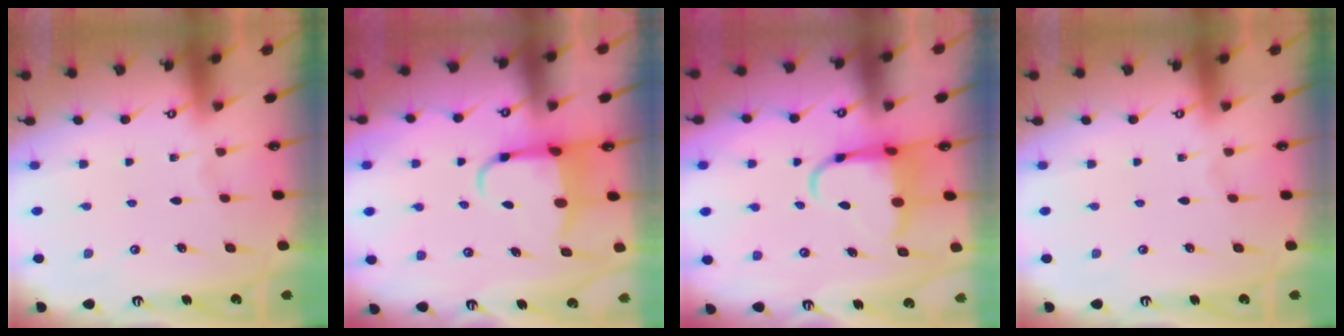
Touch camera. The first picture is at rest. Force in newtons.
{"total": 5.7, "press": 5.5, "slide": 1.5}
{"total": 6.9, "press": 6.6, "slide": 1.8}
{"total": 0.0}